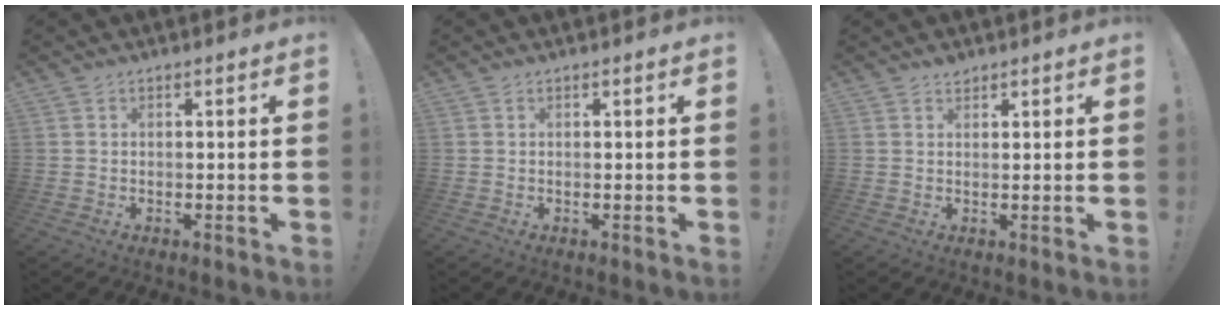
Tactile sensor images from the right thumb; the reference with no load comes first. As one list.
[{"total": 0.0}, {"total": 1.8, "force": [1.6, 0.7, 0.4], "torque": [0.002, -0.011, 0.029]}]